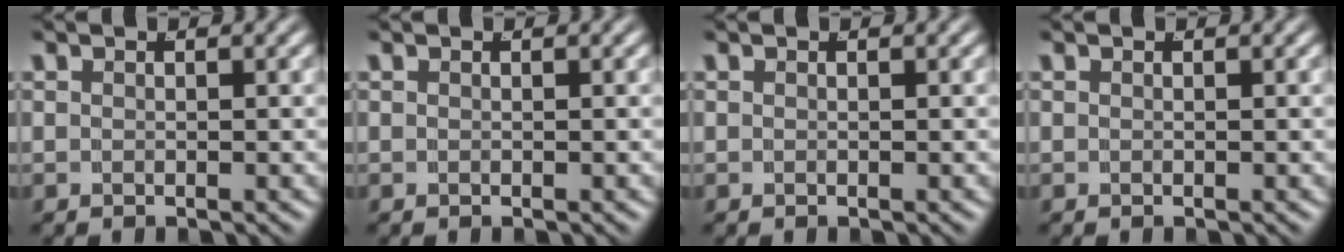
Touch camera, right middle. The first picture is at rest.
{"total": 0.0}
{"total": 0.0}
{"total": 0.0}